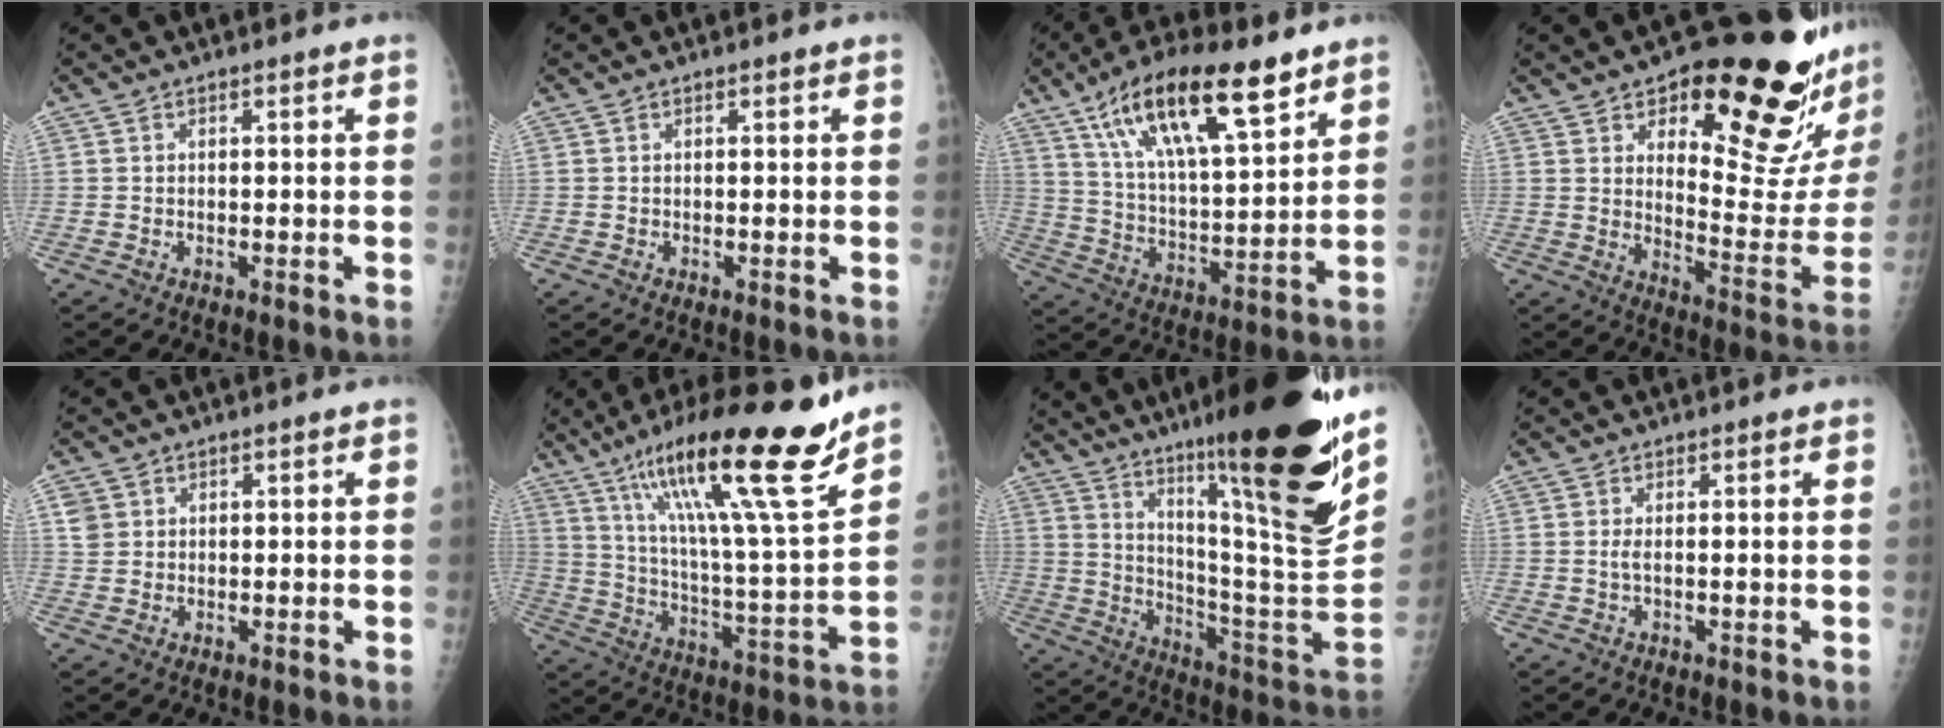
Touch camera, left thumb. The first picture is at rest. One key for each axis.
{"total": 0.0}
{"total": 21.3, "fx": 12.6, "fy": 6.9, "fz": 15.7, "tx": -0.253, "ty": -0.036, "tz": 0.225}
{"total": 25.1, "fx": 15.2, "fy": 7.9, "fz": 18.4, "tx": -0.204, "ty": -0.090, "tz": 0.217}
{"total": 2.9, "fx": 1.2, "fy": 2.5, "fz": 0.8, "tx": -0.005, "ty": -0.004, "tz": 0.024}
{"total": 25.8, "fx": 17.1, "fy": 3.2, "fz": 19.0, "tx": -0.296, "ty": -0.061, "tz": 0.287}
{"total": 29.8, "fx": 18.0, "fy": 3.4, "fz": 23.5, "tx": -0.326, "ty": -0.085, "tz": 0.286}
{"total": 1.1, "fx": 0.1, "fy": -0.2, "fz": 1.1, "tx": -0.034, "ty": -0.003, "tz": 0.001}